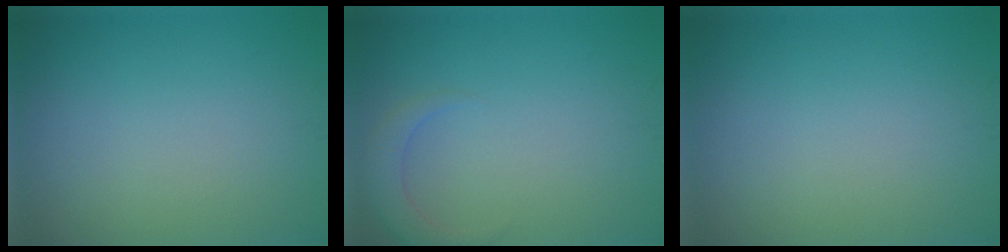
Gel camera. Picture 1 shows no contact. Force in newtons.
{"total": 2.1, "press": 2.1, "slide": 0.3}
{"total": 0.0}